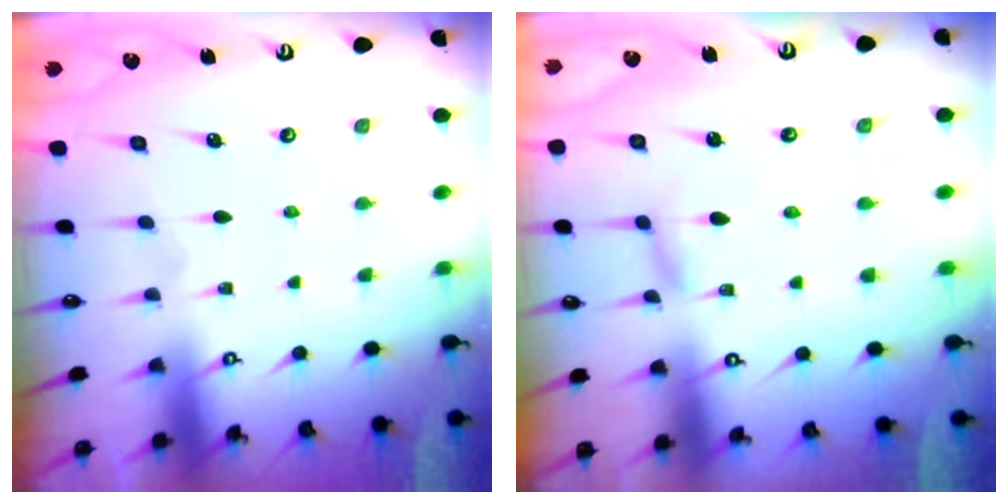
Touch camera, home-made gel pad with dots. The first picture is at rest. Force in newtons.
{"total": 3.6, "press": 3.6, "slide": 0.2}